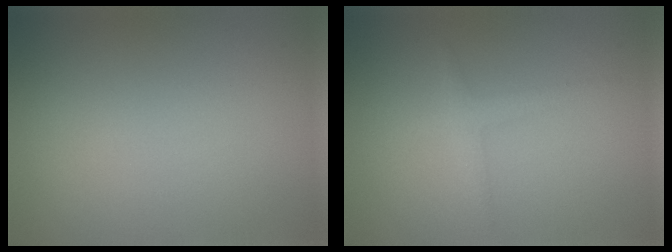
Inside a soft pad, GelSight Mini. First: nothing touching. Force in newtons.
{"total": 1.6, "press": 1.6, "slide": 0.1}